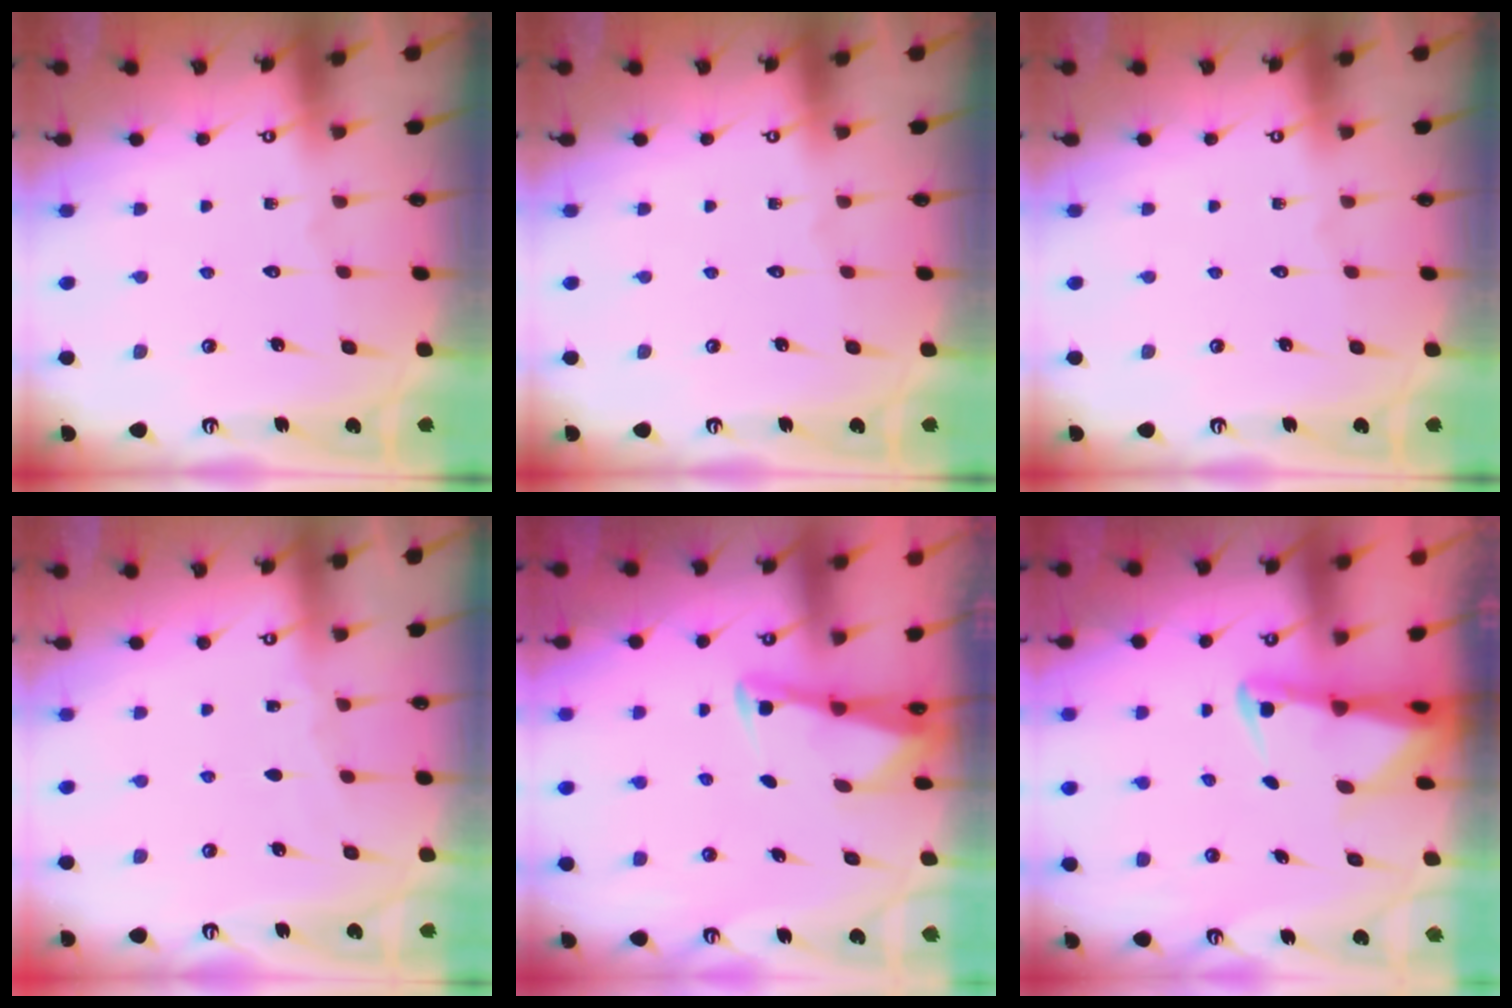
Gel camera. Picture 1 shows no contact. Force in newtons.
{"total": 0.0}
{"total": 0.0}
{"total": 2.7, "press": 2.7, "slide": 0.4}
{"total": 2.8, "press": 2.8, "slide": 0.2}
{"total": 2.5, "press": 2.5, "slide": 0.4}